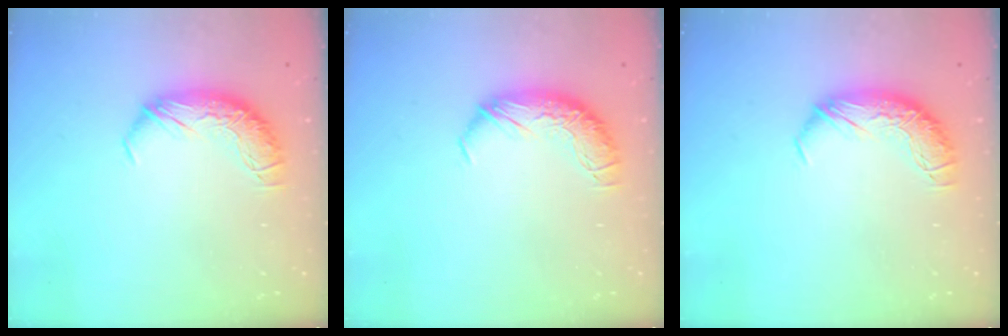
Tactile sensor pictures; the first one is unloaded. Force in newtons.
{"total": 0.0}
{"total": 0.0}